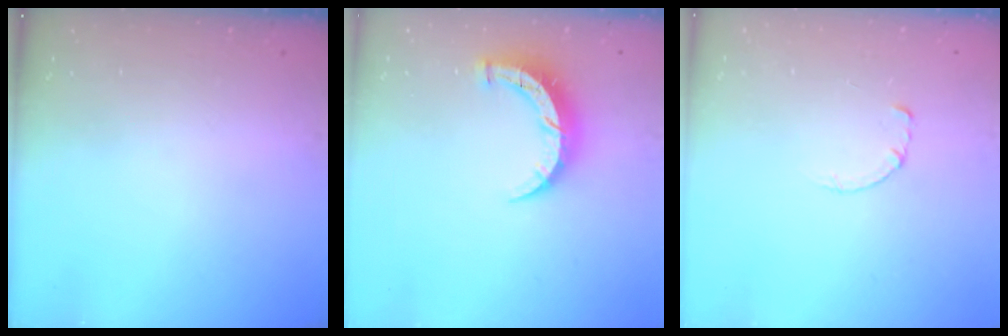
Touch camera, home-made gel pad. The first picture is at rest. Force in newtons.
{"total": 7.9, "press": 7.9, "slide": 0.2}
{"total": 0.7, "press": 0.6, "slide": 0.1}